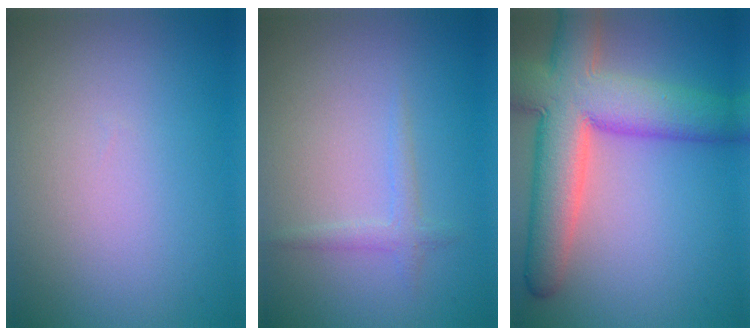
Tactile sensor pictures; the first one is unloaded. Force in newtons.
{"total": 1.4, "press": 1.4, "slide": 0.1}
{"total": 10.8, "press": 10.8, "slide": 0.7}